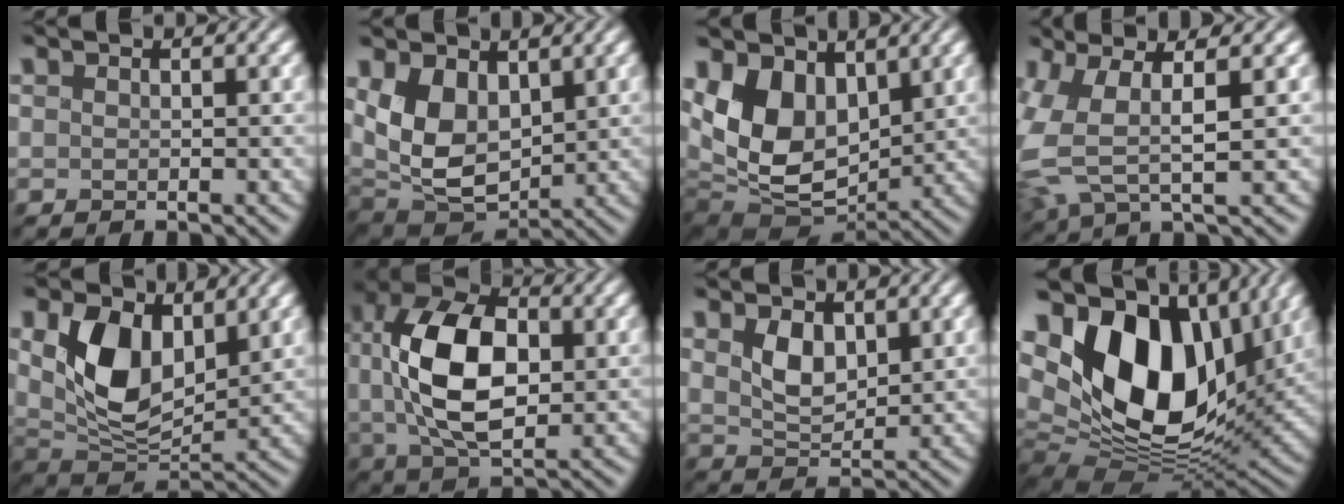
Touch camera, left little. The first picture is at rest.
{"total": 7.2, "force": [1.4, 4.8, 5.1], "torque": [-0.111, -0.014, 0.019]}
{"total": 10.4, "force": [1.6, 7.2, 7.3], "torque": [-0.153, -0.013, 0.023]}
{"total": 6.6, "force": [0.5, 2.8, 6.0], "torque": [-0.155, 0.006, 0.008]}
{"total": 8.3, "force": [2.1, 5.1, 6.2], "torque": [-0.120, -0.017, 0.032]}
{"total": 10.7, "force": [0.6, 6.3, 8.6], "torque": [-0.173, 0.004, 0.005]}
{"total": 3.0, "force": [1.0, 1.8, 2.2], "torque": [-0.048, -0.007, 0.020]}
{"total": 18.1, "force": [4.7, 11.5, 13.1], "torque": [-0.248, 0.006, 0.077]}